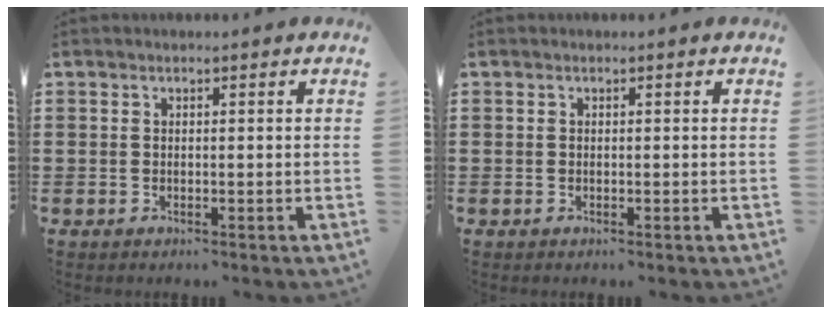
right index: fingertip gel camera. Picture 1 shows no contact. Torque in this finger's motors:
{"motor_torque": [0.12, -0.10, 0.03, 0.02]}